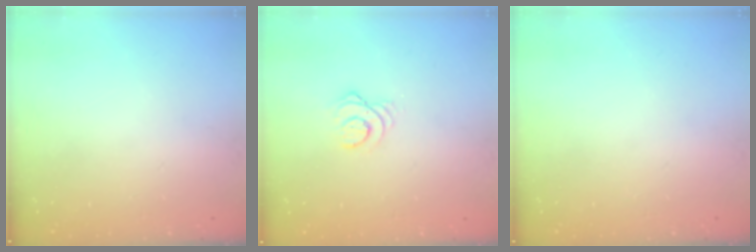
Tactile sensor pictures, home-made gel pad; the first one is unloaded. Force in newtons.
{"total": 3.2, "press": 3.2, "slide": 0.1}
{"total": 0.0}